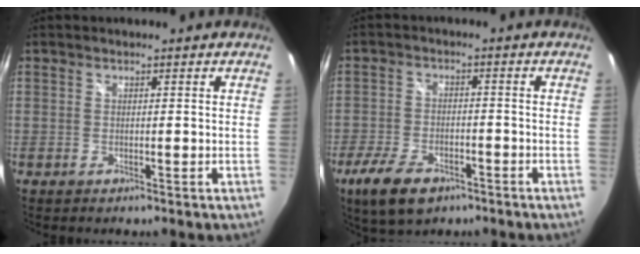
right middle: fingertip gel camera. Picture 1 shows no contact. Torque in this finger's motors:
{"motor_torque": [1.03, -1.11, 0.15, 0.10]}